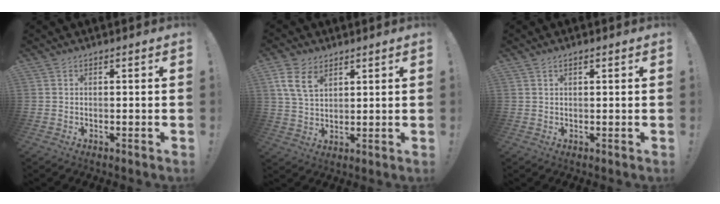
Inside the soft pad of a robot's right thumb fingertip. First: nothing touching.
{"total": 9.0, "force": [4.8, 5.5, 5.3], "torque": [-0.101, -0.002, 0.096]}
{"total": 1.1, "force": [0.6, 0.4, 0.8], "torque": [-0.014, 0.000, 0.011]}